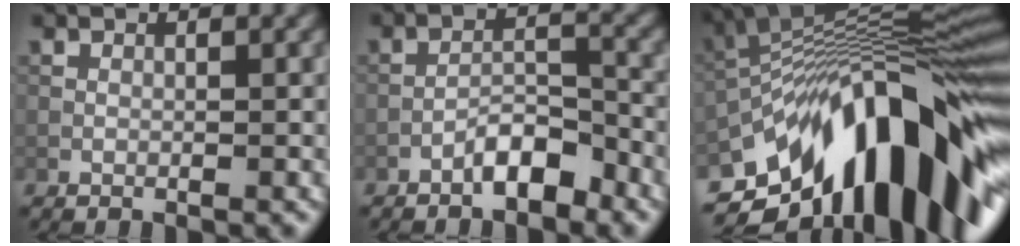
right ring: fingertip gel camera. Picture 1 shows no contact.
{"total": 3.4, "force": [-2.5, 1.1, 2.1], "torque": [-0.031, 0.016, -0.047]}
{"total": 16.1, "force": [-7.2, 5.9, 13.1], "torque": [-0.187, 0.033, -0.143]}